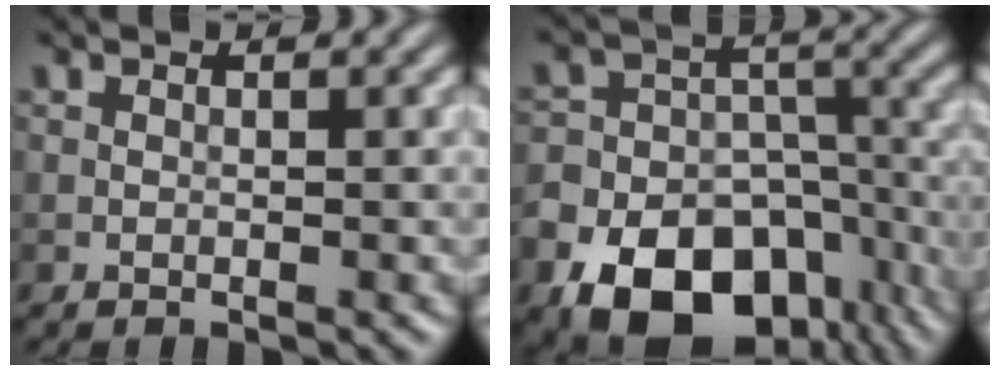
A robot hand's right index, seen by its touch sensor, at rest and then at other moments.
{"total": 16.3, "force": [-9.4, 11.4, 6.8], "torque": [-0.138, -0.039, -0.154]}